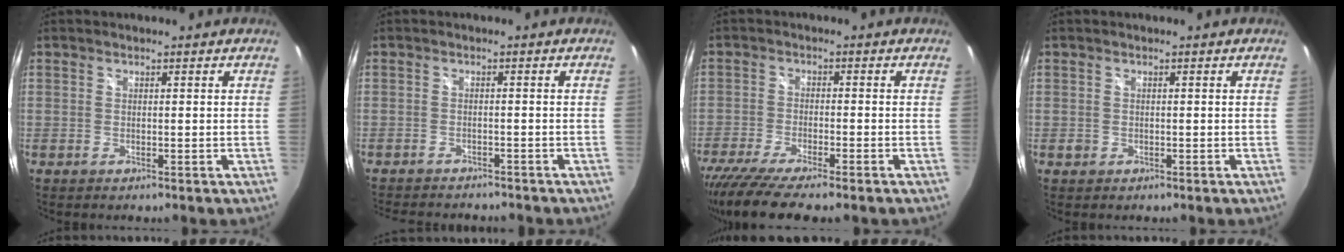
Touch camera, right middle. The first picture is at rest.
{"total": 7.5, "force": [-6.8, 1.9, 2.3], "torque": [-0.057, -0.011, -0.101]}
{"total": 11.3, "force": [-9.1, 1.3, 6.6], "torque": [-0.145, -0.044, -0.155]}
{"total": 0.9, "force": [-0.4, 0.8, 0.3], "torque": [-0.004, -0.002, -0.006]}